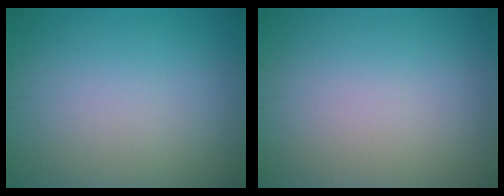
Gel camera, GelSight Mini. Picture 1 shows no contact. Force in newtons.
{"total": 0.0}